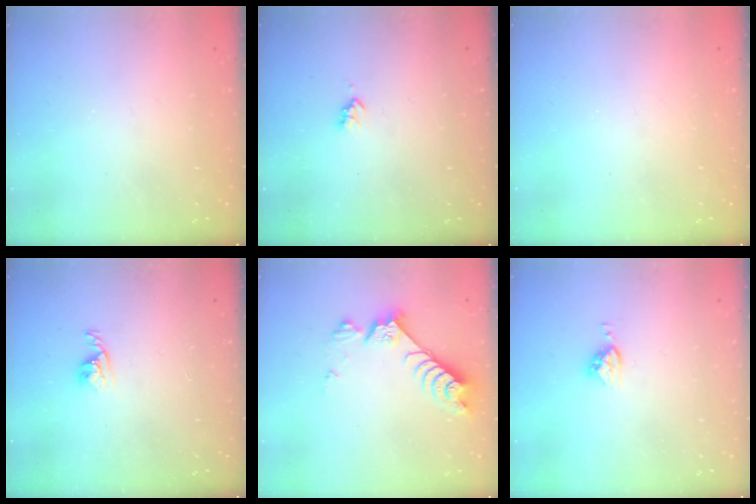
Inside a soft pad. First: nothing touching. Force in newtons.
{"total": 2.2, "press": 2.1, "slide": 0.4}
{"total": 0.0}
{"total": 3.3, "press": 3.2, "slide": 0.4}
{"total": 8.0, "press": 8.0, "slide": 0.9}
{"total": 5.0, "press": 5.0, "slide": 0.1}